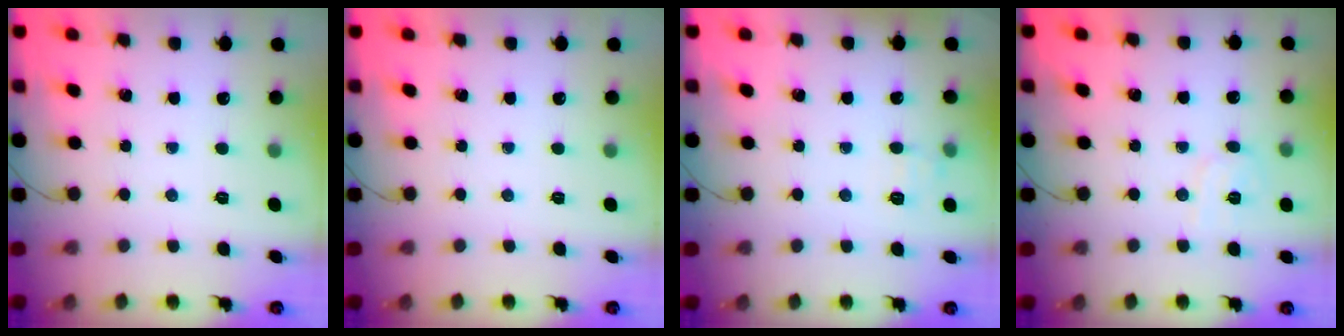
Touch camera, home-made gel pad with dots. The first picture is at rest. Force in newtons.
{"total": 0.0}
{"total": 6.3, "press": 6.0, "slide": 1.9}
{"total": 5.1, "press": 4.9, "slide": 1.5}